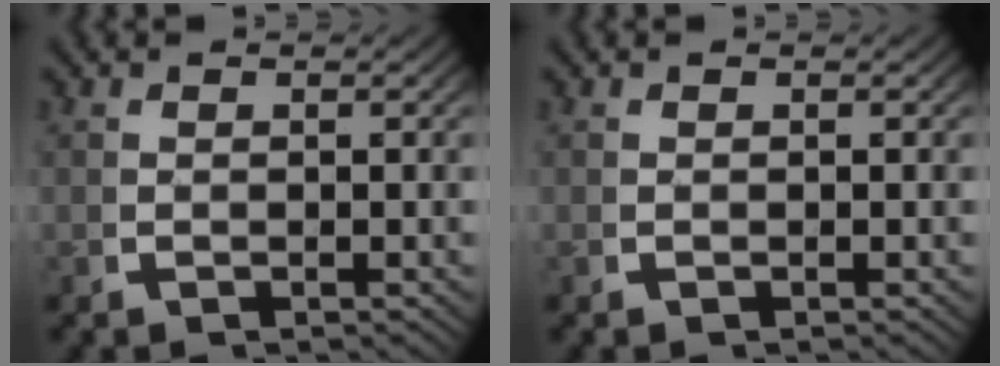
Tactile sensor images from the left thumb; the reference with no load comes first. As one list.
[{"total": 0.0}]